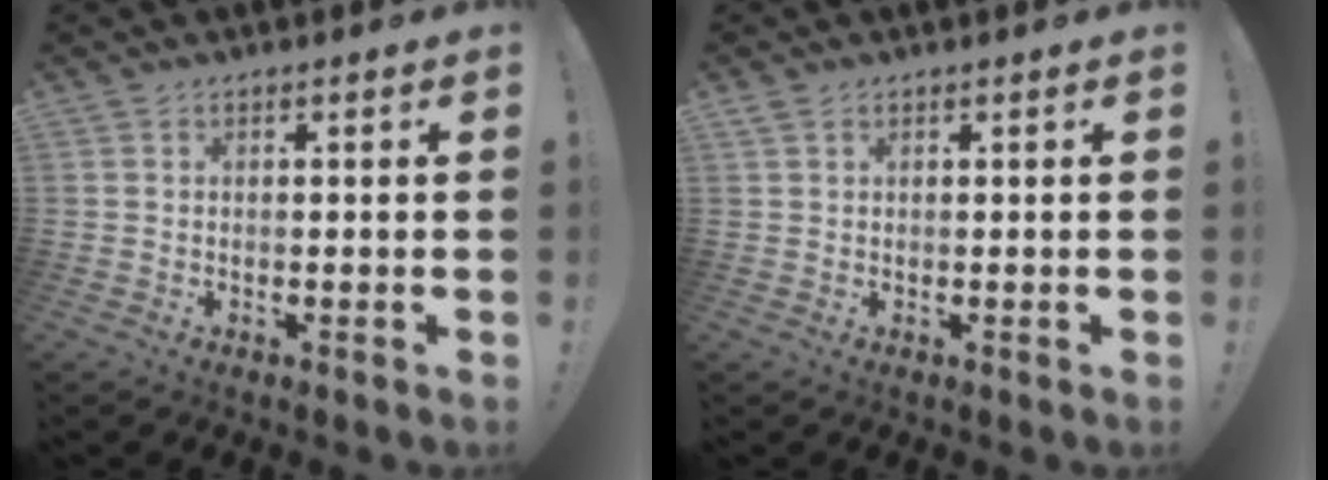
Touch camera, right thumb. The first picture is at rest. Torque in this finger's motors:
{"motor_torque": [0.00, 0.00, 0.24, 0.11, 0.00]}